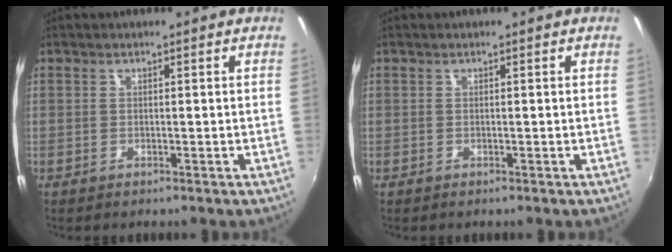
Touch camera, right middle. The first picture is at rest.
{"total": 0.0}